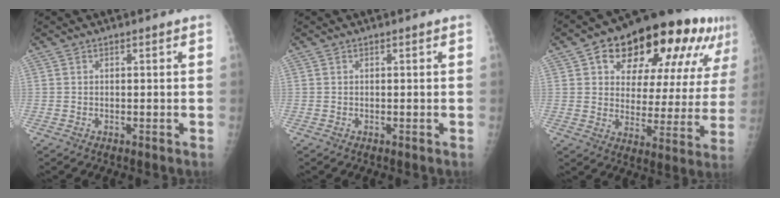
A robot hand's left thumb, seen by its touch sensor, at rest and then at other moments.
{"total": 0.0}
{"total": 26.0, "force": [13.3, 12.3, 18.6], "torque": [-0.229, 0.006, 0.193]}